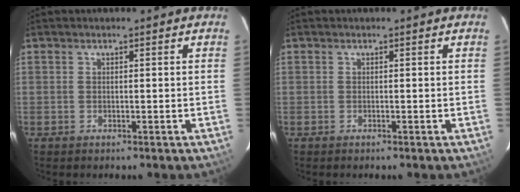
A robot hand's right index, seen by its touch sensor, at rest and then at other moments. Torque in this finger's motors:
{"motor_torque": [-0.03, -0.02, 0.01, 0.00]}